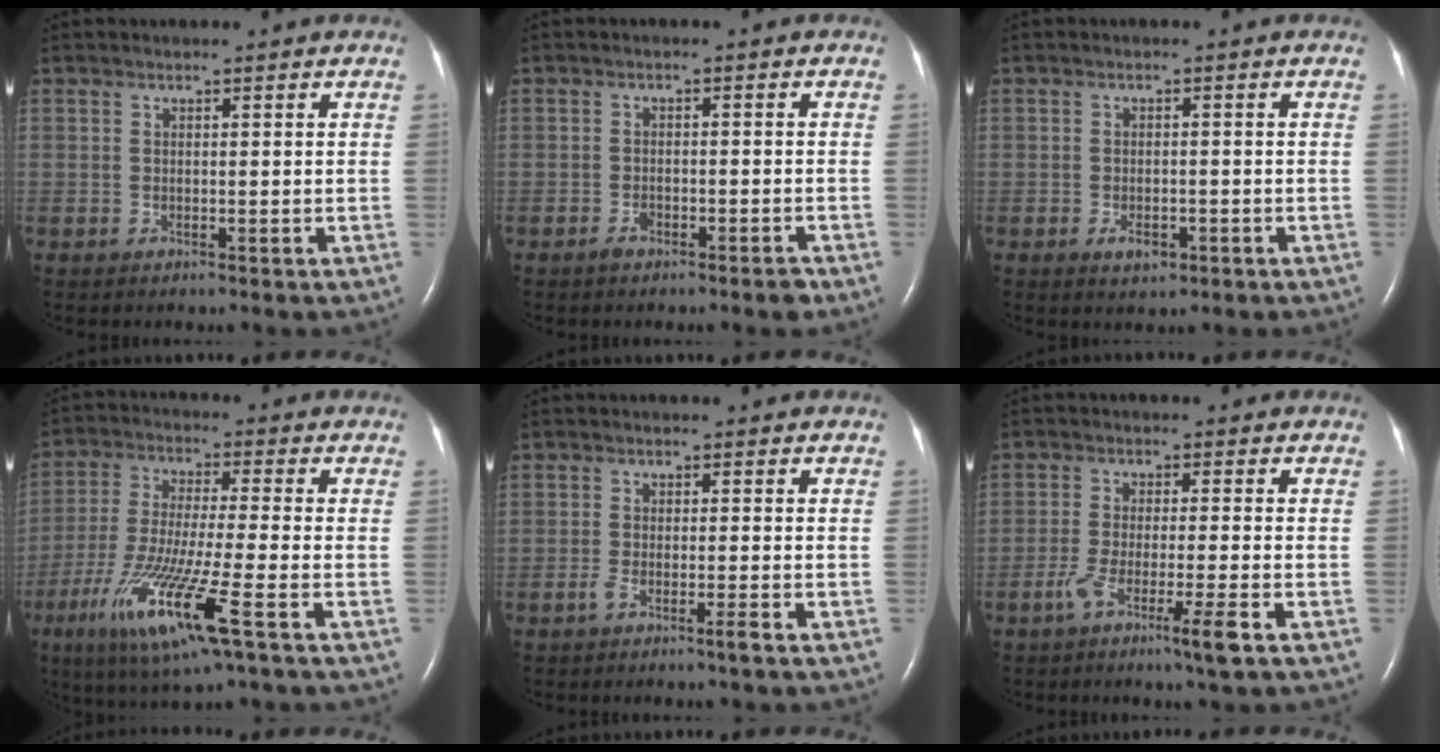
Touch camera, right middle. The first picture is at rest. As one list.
[{"total": 2.7, "force": [-2.0, 0.8, 1.6], "torque": [-0.028, 0.001, -0.031]}, {"total": 4.3, "force": [-2.0, 2.1, 3.2], "torque": [-0.059, -0.003, -0.022]}, {"total": 14.2, "force": [-6.4, 0.4, 12.6], "torque": [-0.264, -0.033, -0.115]}, {"total": 2.3, "force": [-1.5, -0.2, 1.7], "torque": [-0.038, -0.003, -0.032]}, {"total": 6.3, "force": [-3.5, -0.5, 5.2], "torque": [-0.096, -0.014, -0.066]}]